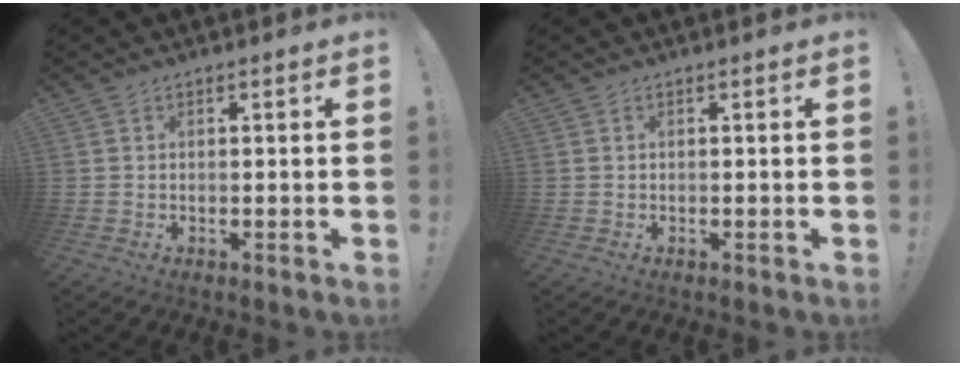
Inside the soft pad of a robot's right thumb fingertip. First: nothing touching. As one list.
[{"total": 0.0}]